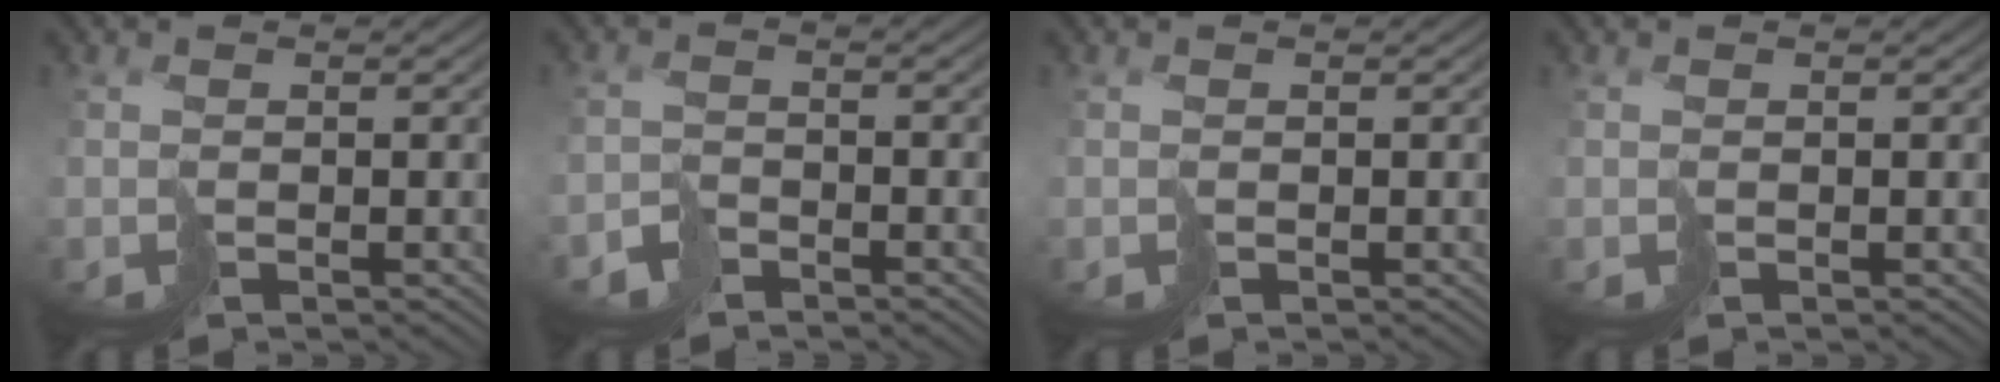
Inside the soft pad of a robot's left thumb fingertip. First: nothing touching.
{"total": 2.6, "force": [-2.1, 1.4, 0.7], "torque": [-0.013, 0.000, -0.049]}
{"total": 0.0}
{"total": 0.0}